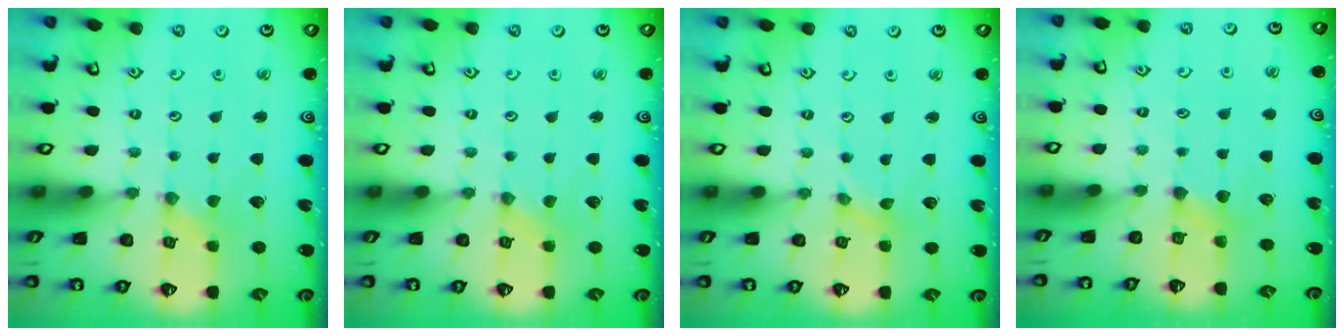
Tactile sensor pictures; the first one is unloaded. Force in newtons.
{"total": 0.0}
{"total": 0.0}
{"total": 3.8, "press": 3.7, "slide": 0.7}